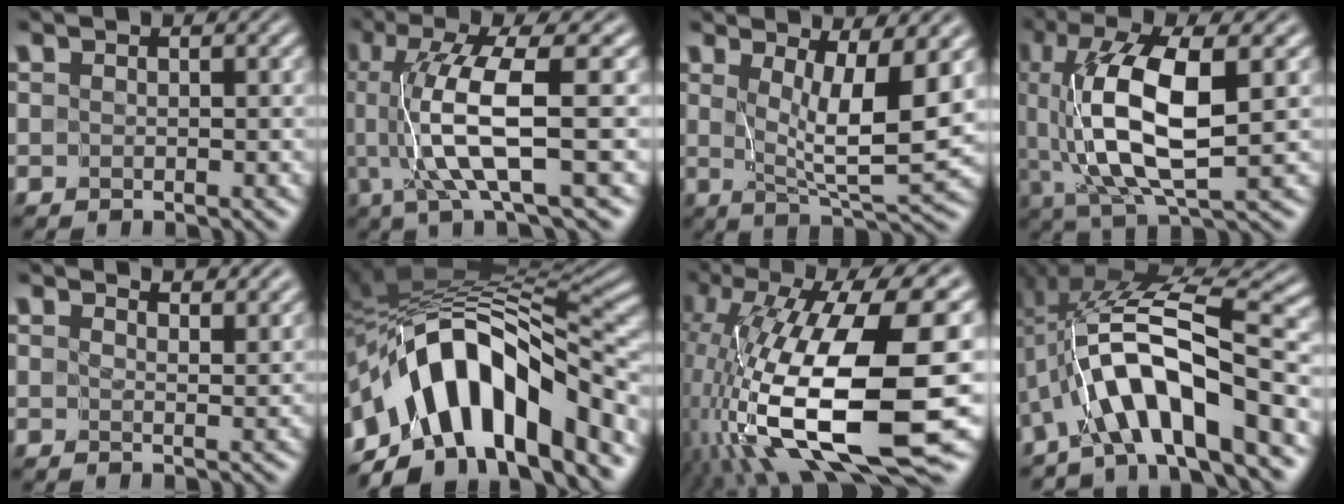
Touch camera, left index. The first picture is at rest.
{"total": 8.3, "force": [0.0, 1.7, 8.1], "torque": [-0.147, -0.002, 0.005]}
{"total": 7.1, "force": [1.8, 1.6, 6.7], "torque": [-0.115, -0.014, 0.038]}
{"total": 10.0, "force": [0.8, 3.5, 9.3], "torque": [-0.183, -0.002, 0.018]}
{"total": 5.2, "force": [4.7, 1.0, 1.9], "torque": [-0.013, 0.008, 0.044]}
{"total": 12.6, "force": [-5.8, 6.1, 9.4], "torque": [-0.131, 0.015, -0.101]}
{"total": 16.2, "force": [-2.7, 5.4, 15.1], "torque": [-0.290, 0.002, -0.044]}
{"total": 9.7, "force": [-3.3, 2.6, 8.7], "torque": [-0.149, 0.019, -0.065]}